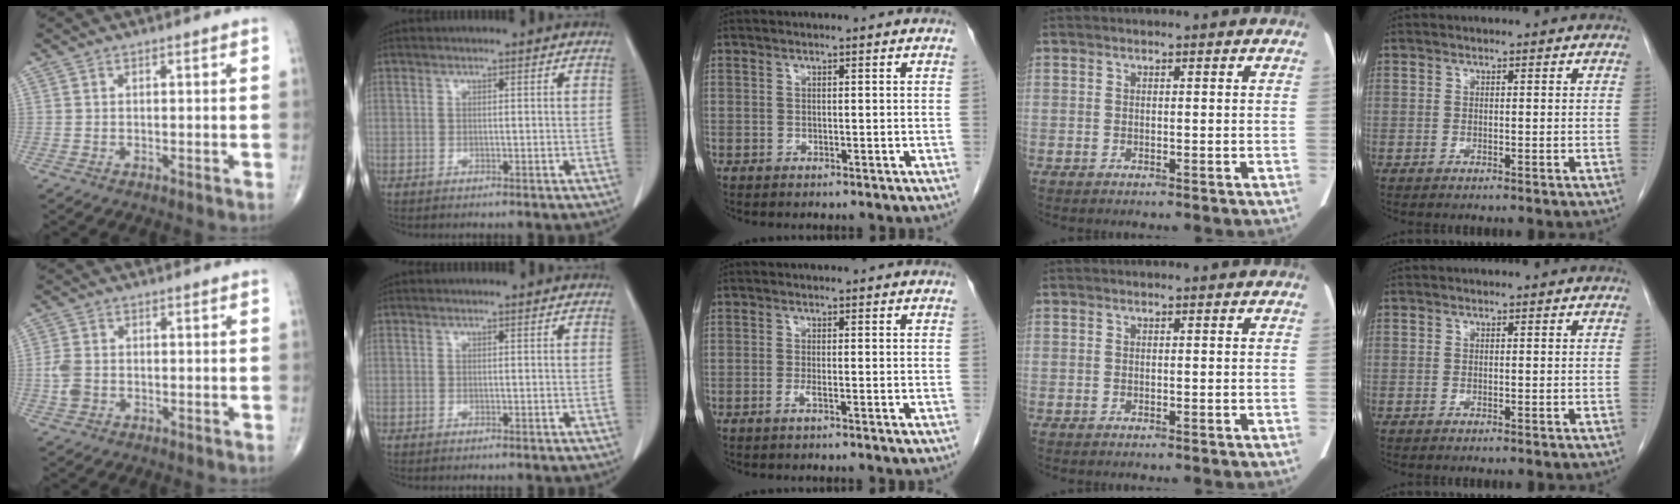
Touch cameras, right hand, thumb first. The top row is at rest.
{"thumb": {"total": 3.7, "force": [-0.8, 2.6, 2.5], "torque": [-0.060, 0.007, -0.016]}, "middle": {"total": 1.3, "force": [-0.7, -0.2, 1.1], "torque": [-0.022, -0.002, -0.013]}}